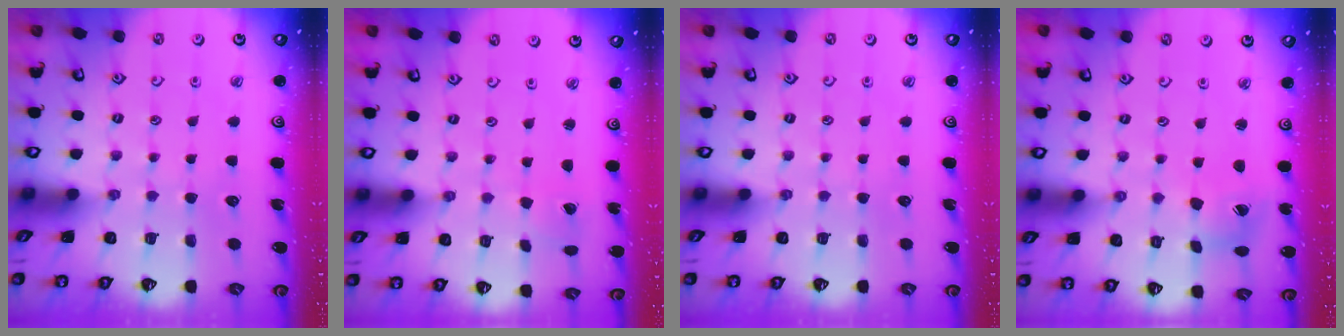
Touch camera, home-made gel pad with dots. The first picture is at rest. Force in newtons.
{"total": 1.0, "press": 1.0, "slide": 0.1}
{"total": 0.0}
{"total": 6.1, "press": 6.0, "slide": 0.6}